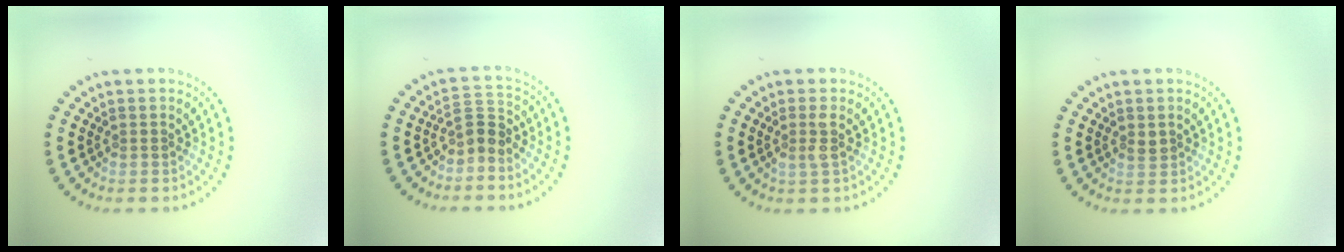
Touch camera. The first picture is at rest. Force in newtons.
{"total": 2.3, "press": 1.6, "slide": 1.6}
{"total": 1.5, "press": 1.2, "slide": 0.8}
{"total": 0.8, "press": 0.8, "slide": 0.3}